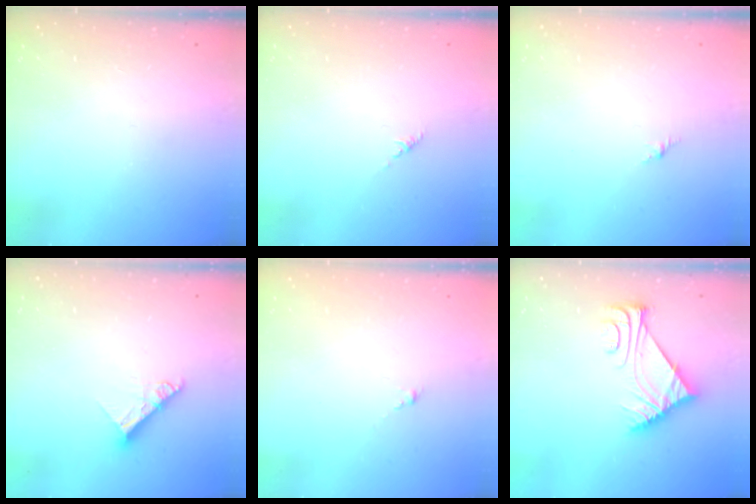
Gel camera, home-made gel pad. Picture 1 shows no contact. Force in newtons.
{"total": 0.0}
{"total": 0.0}
{"total": 8.6, "press": 8.6, "slide": 0.8}
{"total": 0.0}
{"total": 7.6, "press": 7.6, "slide": 0.9}